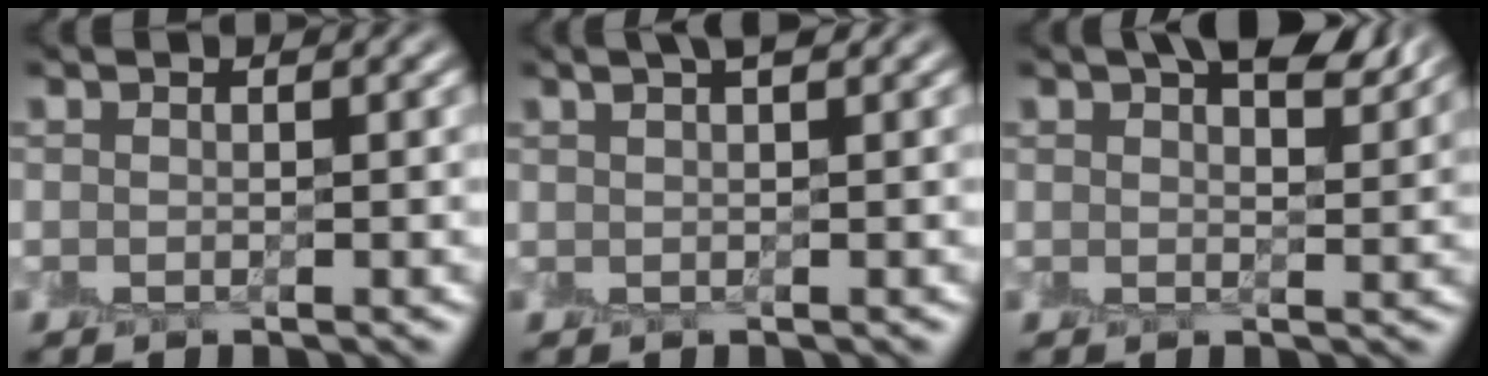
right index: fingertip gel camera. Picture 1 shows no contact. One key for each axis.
{"total": 1.8, "fx": 1.1, "fy": 0.2, "fz": 1.4, "tx": -0.015, "ty": 0.004, "tz": 0.018}
{"total": 5.9, "fx": 3.9, "fy": 1.9, "fz": 4.0, "tx": -0.029, "ty": 0.022, "tz": 0.040}